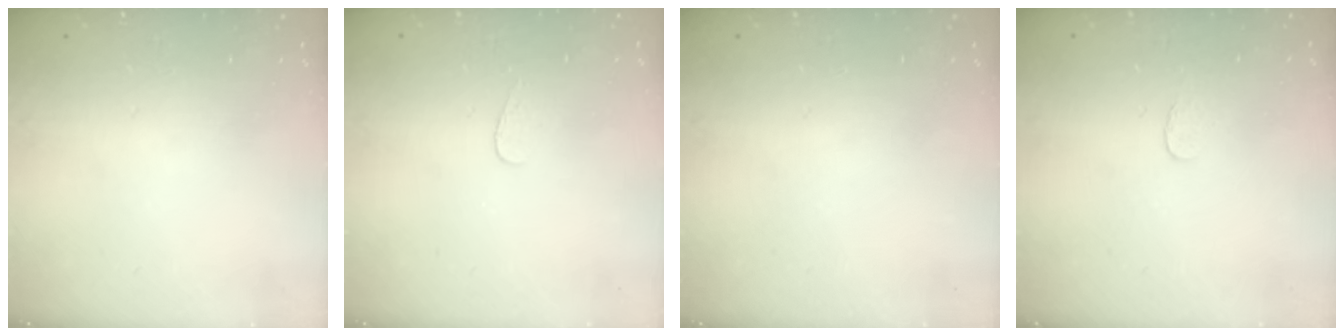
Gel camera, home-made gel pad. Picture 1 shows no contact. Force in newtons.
{"total": 3.5, "press": 3.5, "slide": 0.3}
{"total": 0.0}
{"total": 3.0, "press": 3.0, "slide": 0.2}